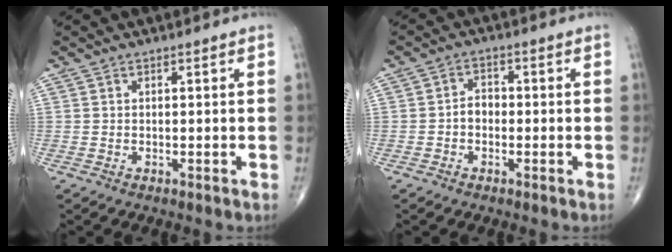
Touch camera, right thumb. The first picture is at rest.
{"total": 2.9, "force": [-0.8, 2.2, 1.7], "torque": [-0.015, 0.014, -0.022]}